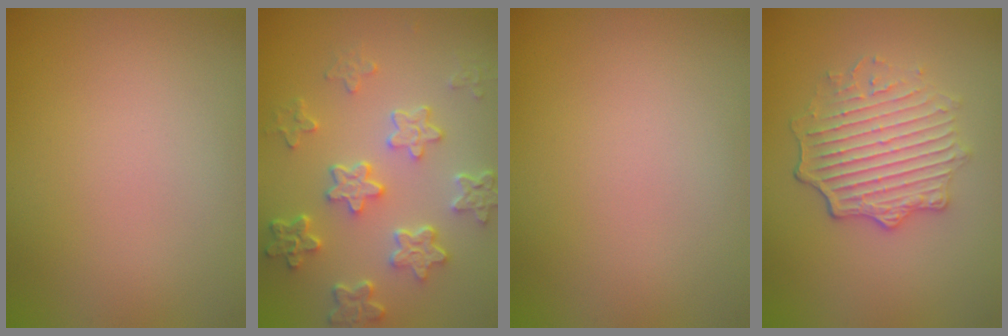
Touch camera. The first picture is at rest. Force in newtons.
{"total": 5.8, "press": 4.4, "slide": 3.8}
{"total": 0.0}
{"total": 4.7, "press": 4.0, "slide": 2.5}